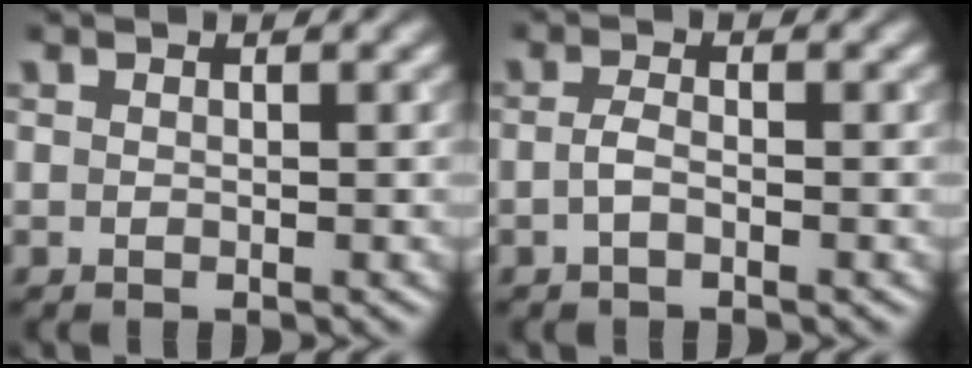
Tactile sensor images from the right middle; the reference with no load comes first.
{"total": 1.3, "force": [-0.5, 0.4, 1.1], "torque": [-0.025, 0.000, -0.013]}